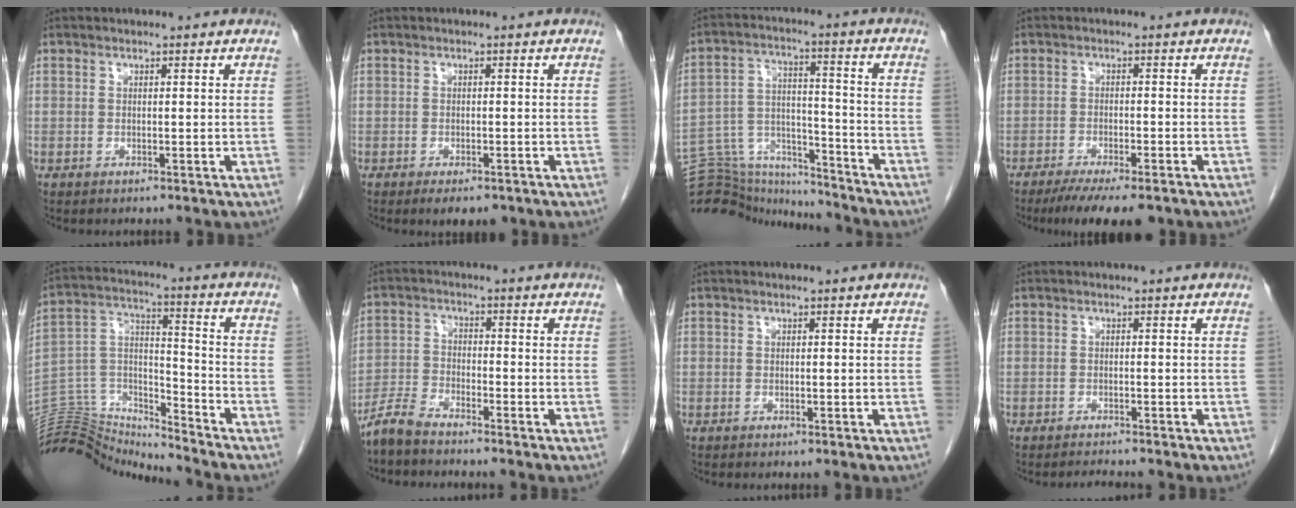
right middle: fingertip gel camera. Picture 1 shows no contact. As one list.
[{"total": 3.6, "force": [-2.4, 1.5, 2.1], "torque": [-0.025, -0.004, -0.029]}, {"total": 17.4, "force": [-16.8, 3.6, 2.9], "torque": [-0.070, 0.038, -0.265]}, {"total": 9.6, "force": [-7.4, 1.8, 5.8], "torque": [-0.079, -0.015, -0.109]}, {"total": 14.1, "force": [-14.1, 0.6, -0.3], "torque": [0.004, 0.064, -0.255]}, {"total": 4.2, "force": [-4.0, 0.7, 1.3], "torque": [-0.032, -0.012, -0.084]}, {"total": 0.0}, {"total": 1.6, "force": [-1.5, -0.3, 0.2], "torque": [-0.006, -0.008, -0.023]}]